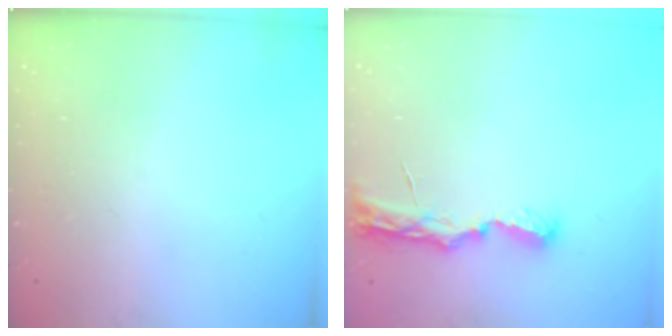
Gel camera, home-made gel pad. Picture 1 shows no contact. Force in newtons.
{"total": 7.7, "press": 7.7, "slide": 0.8}